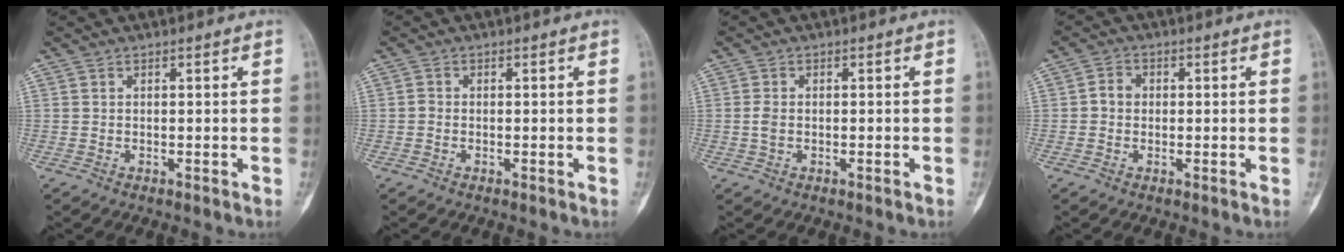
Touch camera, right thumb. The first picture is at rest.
{"total": 0.8, "force": [-0.3, 0.6, 0.4], "torque": [-0.005, 0.002, -0.011]}
{"total": 1.7, "force": [-0.3, 1.1, 1.3], "torque": [-0.035, 0.005, -0.008]}
{"total": 2.6, "force": [-0.1, 2.3, 1.3], "torque": [-0.010, 0.009, -0.007]}